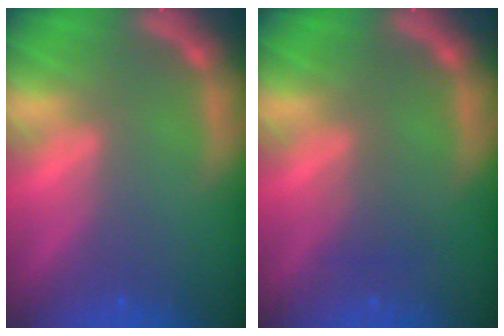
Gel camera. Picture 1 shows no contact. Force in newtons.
{"total": 1.5}